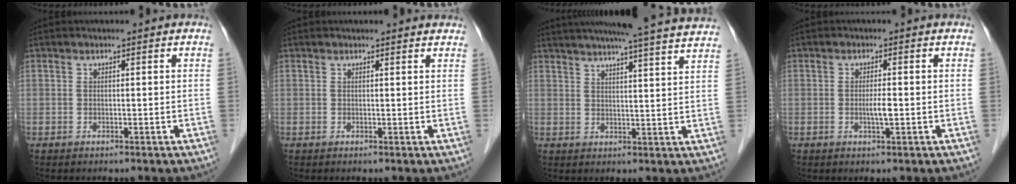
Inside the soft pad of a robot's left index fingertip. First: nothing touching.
{"total": 2.7, "force": [2.7, 0.5, 0.3], "torque": [-0.010, 0.001, 0.018]}
{"total": 22.5, "force": [20.2, 0.0, 9.8], "torque": [-0.156, -0.001, 0.253]}
{"total": 2.0, "force": [-0.4, 0.1, 1.9], "torque": [-0.039, -0.002, -0.005]}